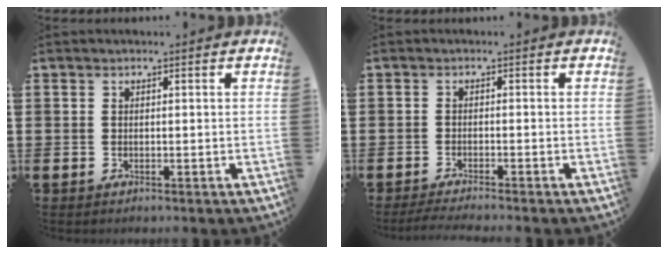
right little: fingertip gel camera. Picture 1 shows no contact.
{"total": 1.5, "force": [-1.2, -0.1, 0.8], "torque": [-0.011, 0.000, -0.023]}